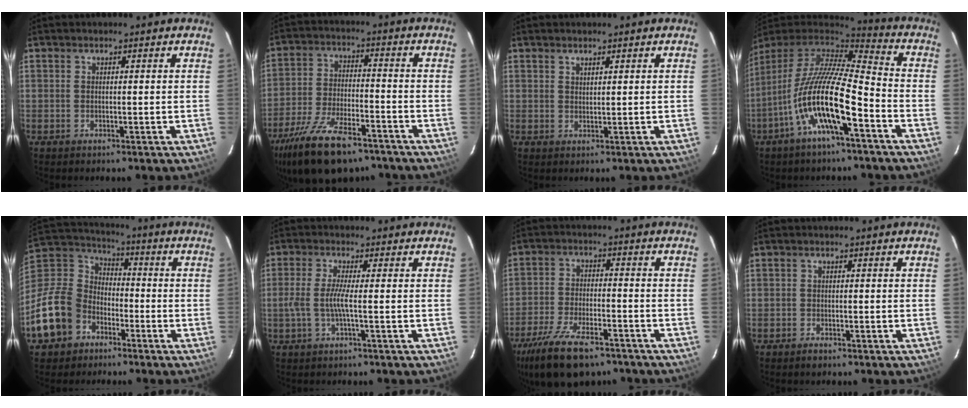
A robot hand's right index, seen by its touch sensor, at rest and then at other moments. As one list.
[{"total": 19.2, "force": [-13.7, 7.7, 11.0], "torque": [-0.234, -0.032, -0.231]}, {"total": 1.1, "force": [0.9, 0.5, 0.5], "torque": [-0.006, 0.001, 0.017]}, {"total": 17.4, "force": [-7.3, 3.7, 15.4], "torque": [-0.279, -0.024, -0.143]}, {"total": 17.5, "force": [-8.8, 13.6, 6.6], "torque": [-0.187, 0.033, -0.149]}, {"total": 4.0, "force": [-1.1, -0.5, 3.8], "torque": [-0.090, -0.003, -0.021]}, {"total": 16.8, "force": [-12.1, 6.8, 9.5], "torque": [-0.210, -0.030, -0.205]}, {"total": 1.6, "force": [-1.3, 0.7, 0.6], "torque": [-0.013, 0.001, -0.023]}]